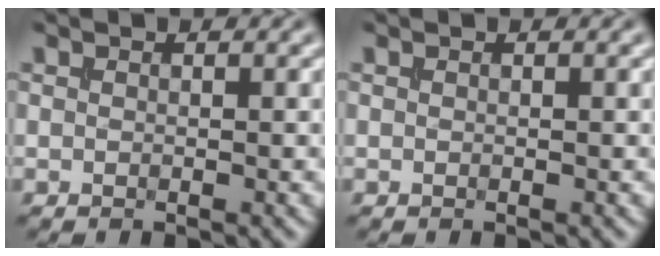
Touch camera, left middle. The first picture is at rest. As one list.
[{"total": 0.0}]